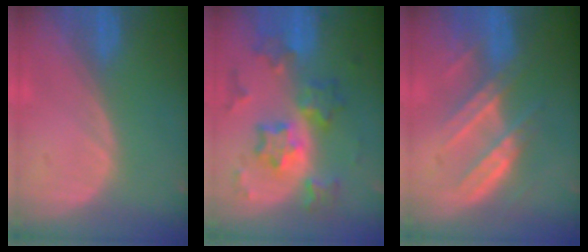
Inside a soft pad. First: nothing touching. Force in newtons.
{"total": 9.4, "press": 9.3, "slide": 0.7}
{"total": 7.5, "press": 7.2, "slide": 1.9}